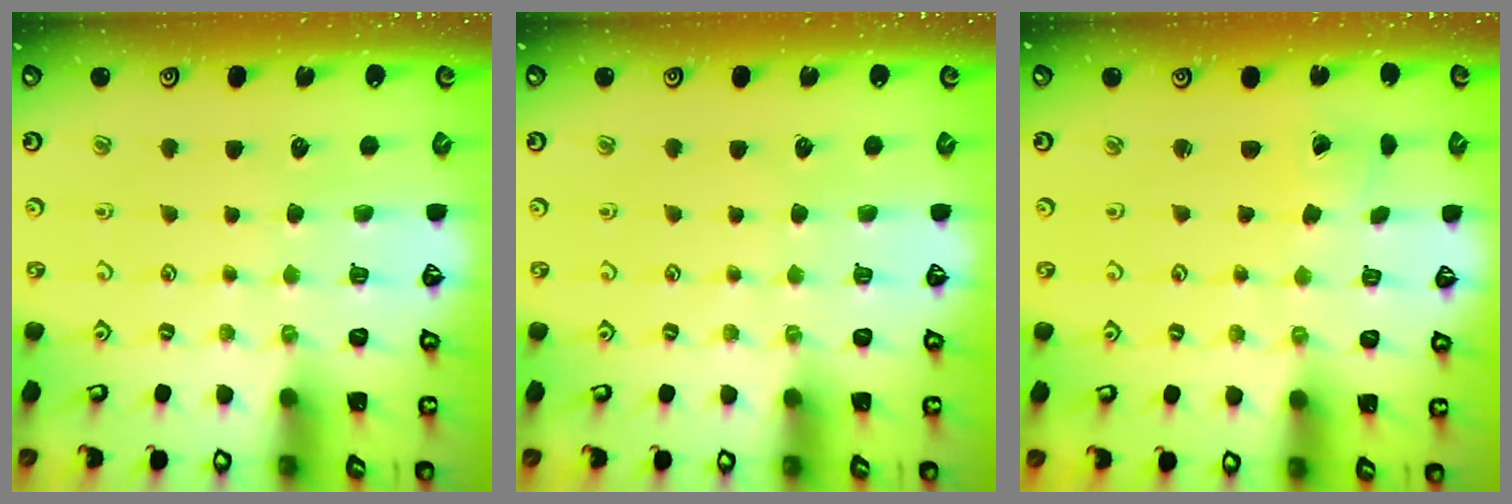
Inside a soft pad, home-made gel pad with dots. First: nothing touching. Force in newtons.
{"total": 0.0}
{"total": 1.7, "press": 1.7, "slide": 0.3}